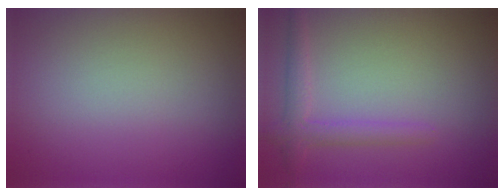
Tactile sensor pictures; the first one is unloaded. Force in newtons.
{"total": 2.3, "press": 2.3, "slide": 0.2}